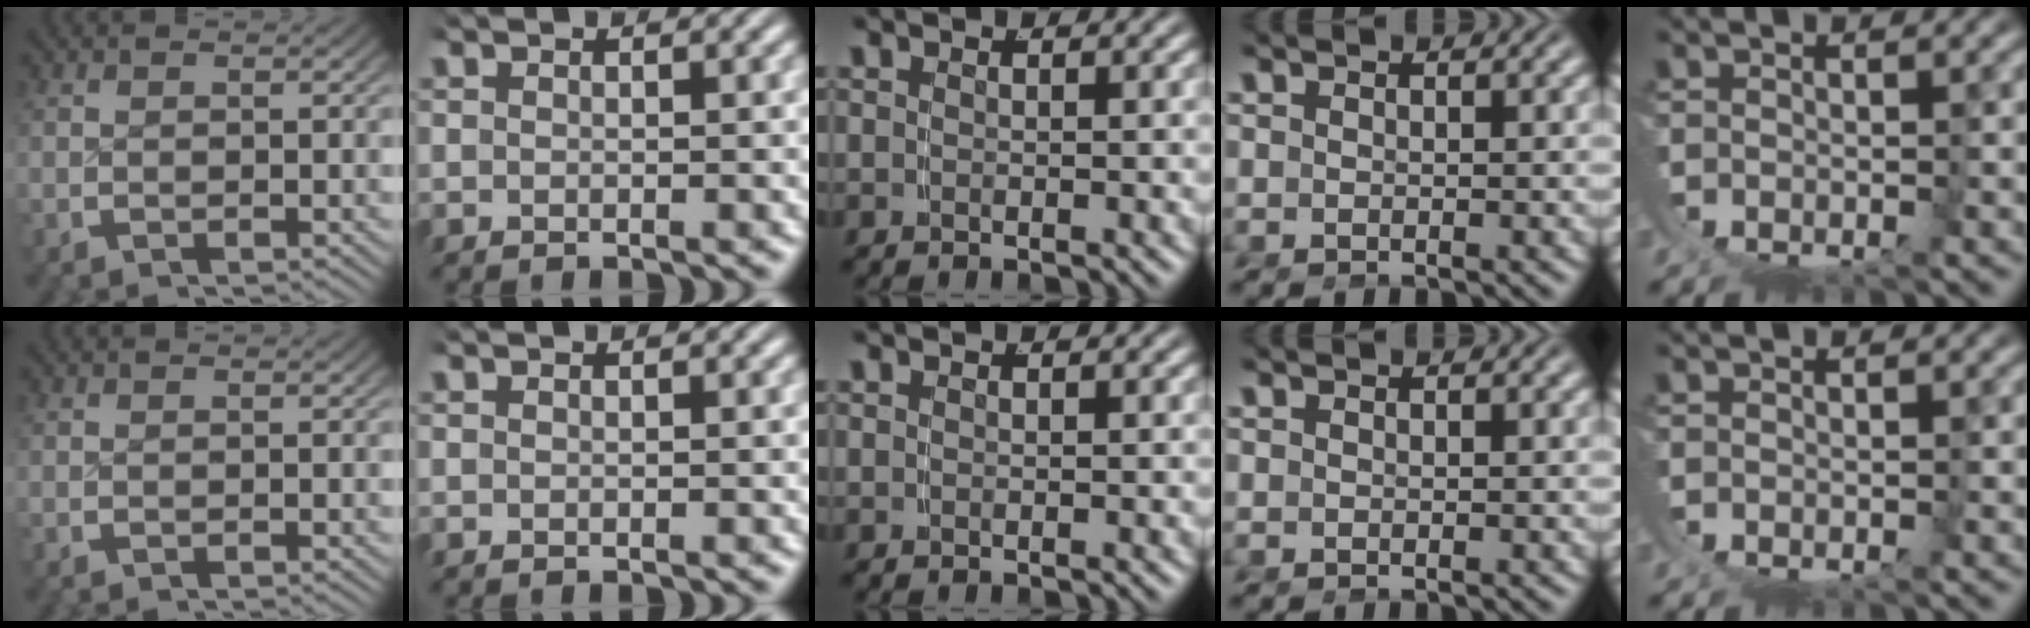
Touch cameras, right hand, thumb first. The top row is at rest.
{}